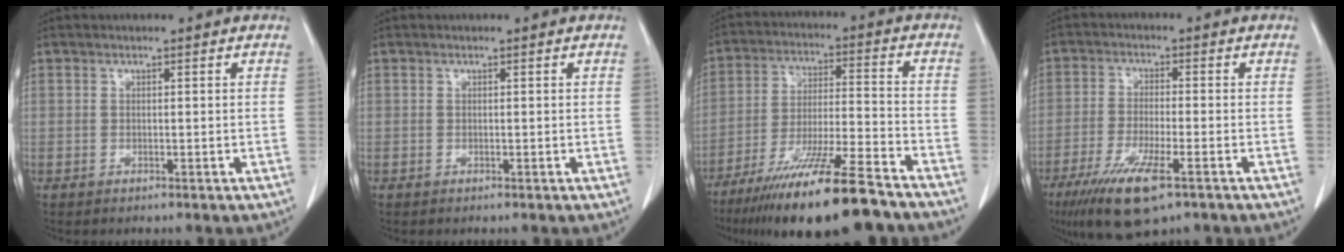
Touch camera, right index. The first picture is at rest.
{"total": 0.0}
{"total": 18.3, "force": [-13.8, 0.9, 12.0], "torque": [-0.197, -0.035, -0.234]}
{"total": 10.2, "force": [-5.9, 1.8, 8.1], "torque": [-0.155, -0.025, -0.099]}